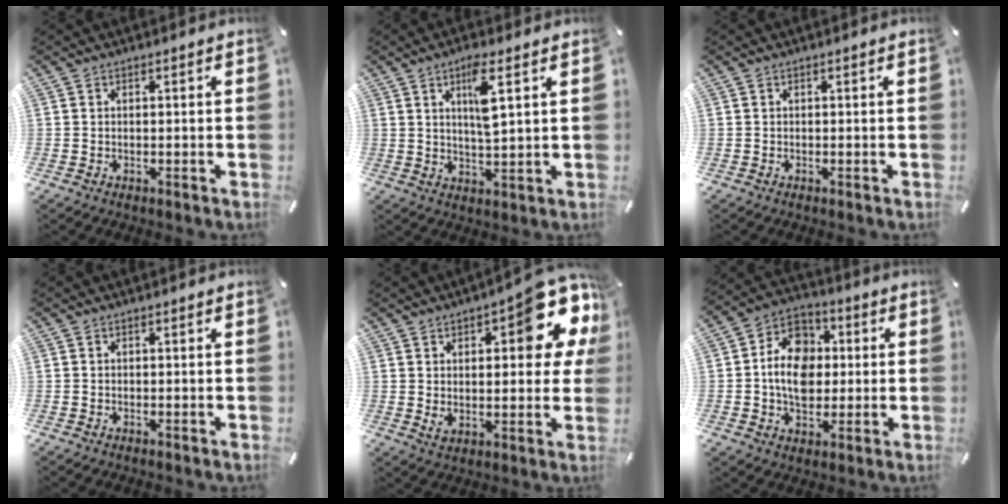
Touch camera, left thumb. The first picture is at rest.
{"total": 8.2, "force": [3.3, 1.9, 7.3], "torque": [-0.125, -0.008, 0.050]}
{"total": 0.0}
{"total": 0.0}
{"total": 16.4, "force": [8.1, 6.7, 12.6], "torque": [-0.151, -0.058, 0.130]}
{"total": 11.9, "force": [-0.9, 9.6, 6.9], "torque": [-0.131, 0.019, -0.016]}